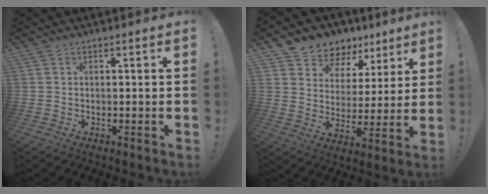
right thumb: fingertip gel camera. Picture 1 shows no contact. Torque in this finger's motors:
{"motor_torque": [0.08, 0.10, 0.37, 0.76, 0.19]}